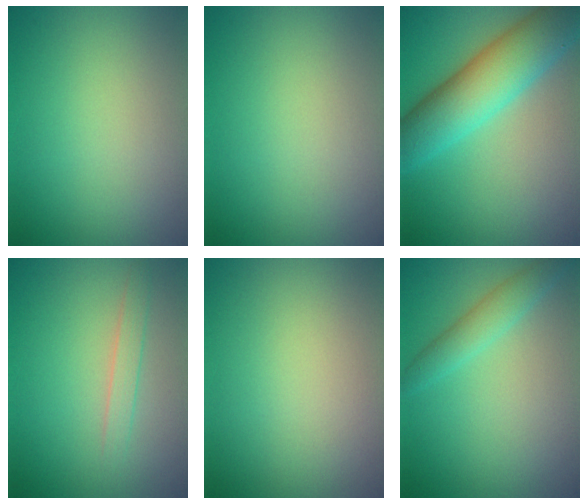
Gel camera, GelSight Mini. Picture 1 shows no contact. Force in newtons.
{"total": 0.0}
{"total": 8.3, "press": 8.3, "slide": 0.1}
{"total": 1.4, "press": 1.4, "slide": 0.1}
{"total": 0.0}
{"total": 2.3, "press": 2.3, "slide": 0.1}